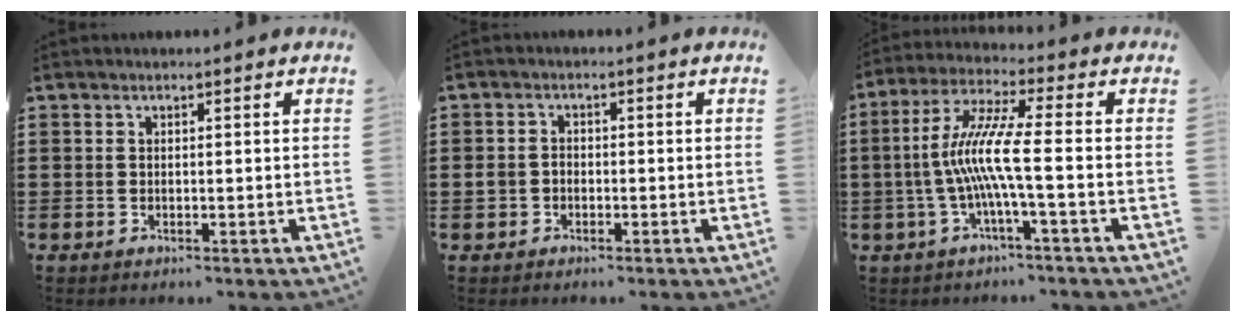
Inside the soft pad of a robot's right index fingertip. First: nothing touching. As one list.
[{"total": 1.9, "force": [-0.8, 1.5, 0.8], "torque": [-0.026, -0.002, -0.020]}, {"total": 9.3, "force": [-1.8, -0.1, 9.1], "torque": [-0.196, -0.013, -0.047]}]